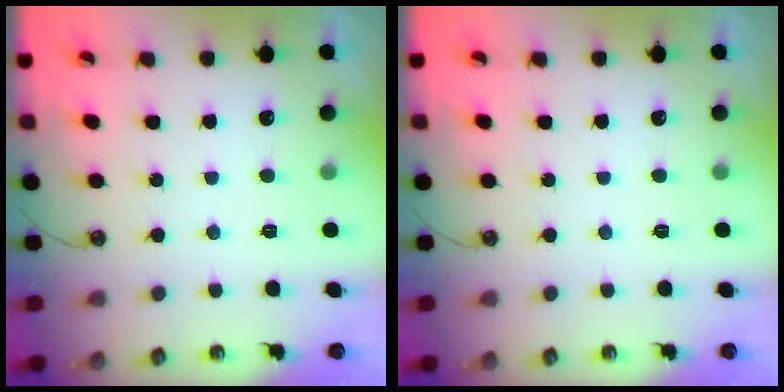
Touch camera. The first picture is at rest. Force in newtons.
{"total": 0.0}